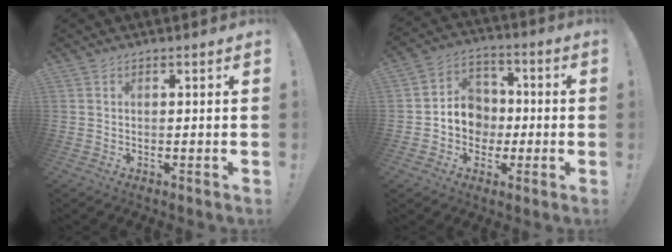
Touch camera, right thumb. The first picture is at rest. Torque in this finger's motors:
{"motor_torque": [0.74, 0.82, 0.73, -0.36, -0.01]}